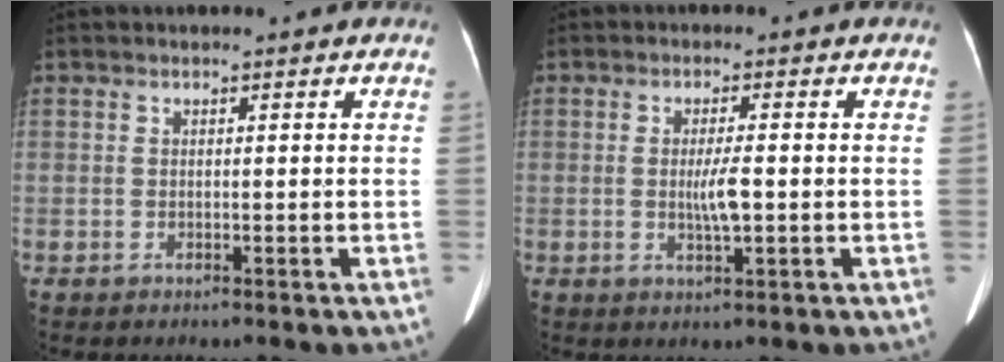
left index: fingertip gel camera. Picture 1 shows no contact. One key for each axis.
{"total": 3.8, "fx": -0.3, "fy": 0.3, "fz": 3.7, "tx": -0.073, "ty": -0.005, "tz": -0.004}